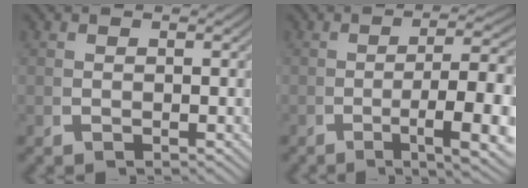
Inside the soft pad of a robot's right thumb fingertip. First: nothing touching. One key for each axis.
{"total": 9.9, "fx": -2.3, "fy": 3.7, "fz": 8.9, "tx": -0.140, "ty": -0.020, "tz": -0.020}